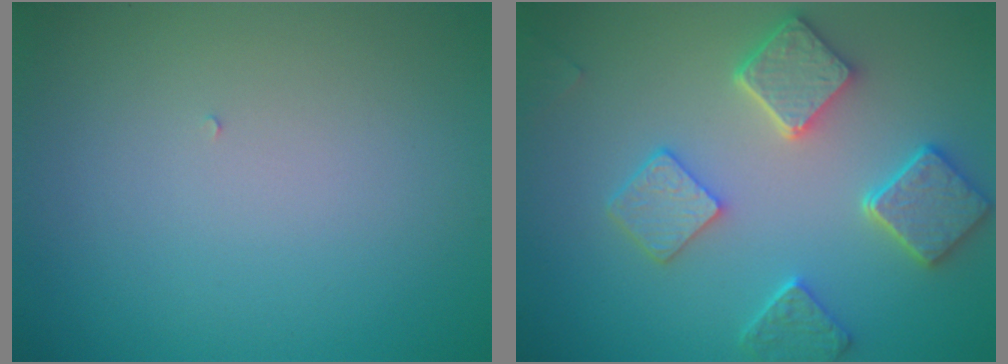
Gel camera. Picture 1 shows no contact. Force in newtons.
{"total": 5.2, "press": 4.7, "slide": 2.3}